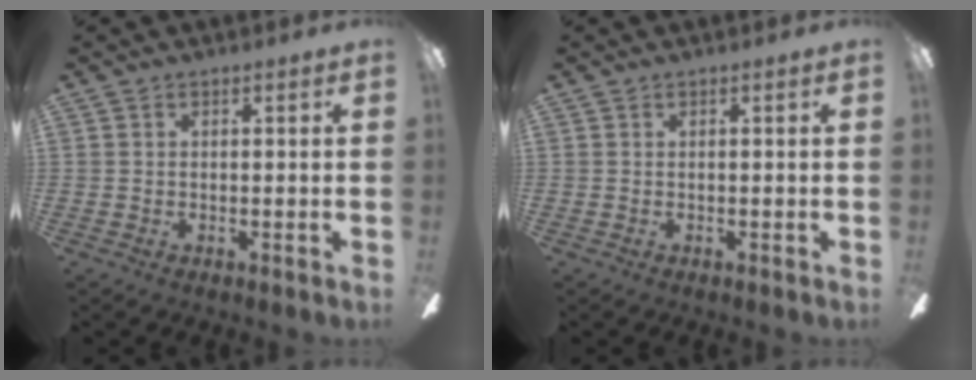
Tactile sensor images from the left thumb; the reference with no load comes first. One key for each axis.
{"total": 0.0}